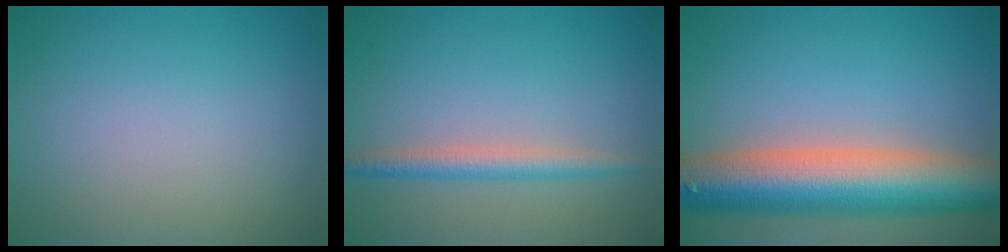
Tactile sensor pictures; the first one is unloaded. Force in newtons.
{"total": 2.4, "press": 2.4, "slide": 0.1}
{"total": 11.2, "press": 11.1, "slide": 0.6}